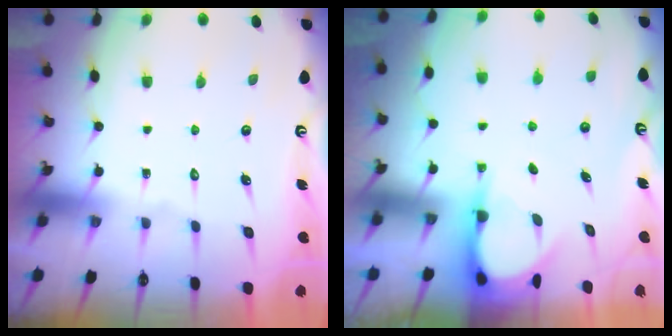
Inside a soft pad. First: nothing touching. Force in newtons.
{"total": 3.8, "press": 3.8, "slide": 0.3}